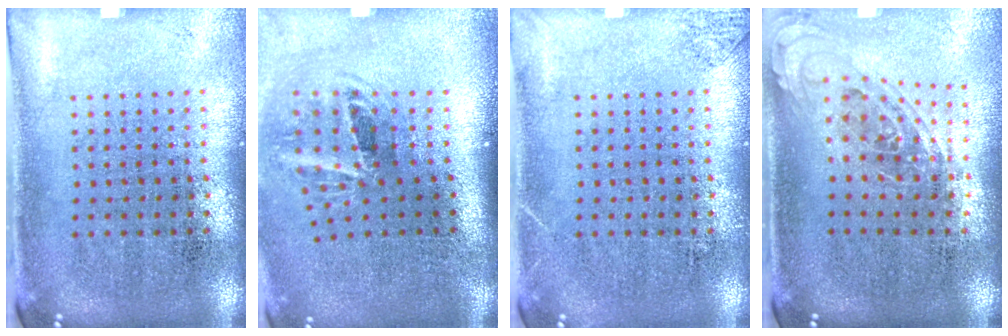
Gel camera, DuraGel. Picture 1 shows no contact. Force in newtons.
{"total": 2.0, "press": 1.1, "slide": 1.6}
{"total": 0.8, "press": 0.8, "slide": 0.1}
{"total": 0.8, "press": 0.8, "slide": 0.2}